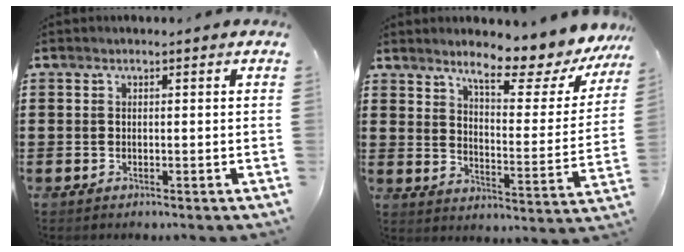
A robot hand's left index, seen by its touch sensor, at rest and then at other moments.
{"total": 8.7, "force": [7.2, 1.0, 4.8], "torque": [-0.081, -0.055, 0.113]}